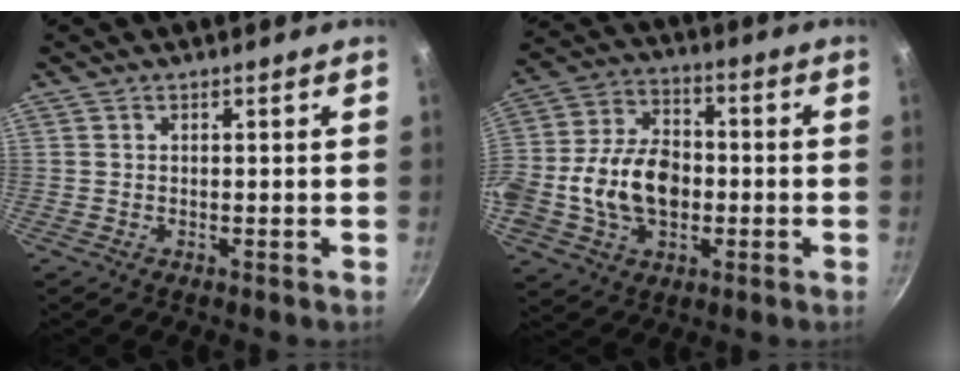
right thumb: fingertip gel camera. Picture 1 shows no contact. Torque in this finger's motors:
{"motor_torque": [0.41, 0.40, 0.47, -0.37, 0.34]}